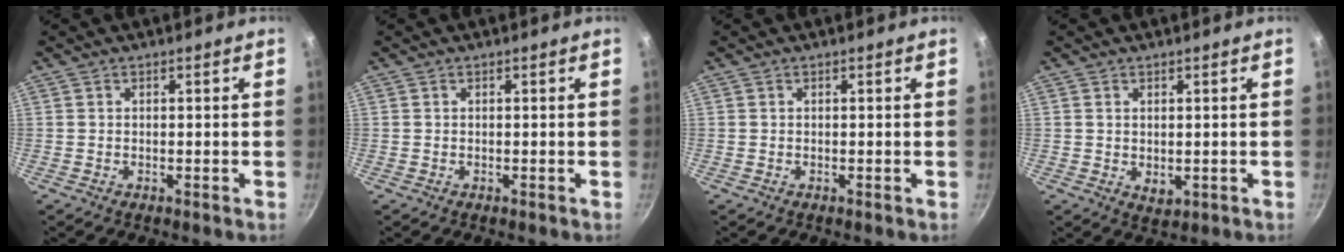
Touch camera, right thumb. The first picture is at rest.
{"total": 0.0}
{"total": 0.0}
{"total": 2.5, "force": [0.3, 1.7, 1.8], "torque": [-0.027, -0.007, 0.008]}